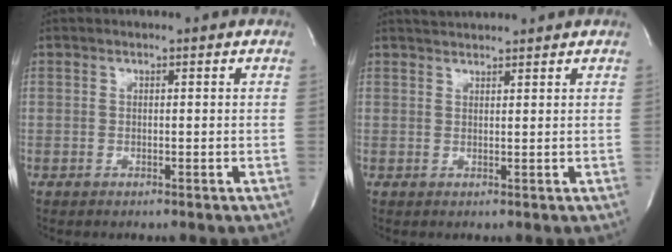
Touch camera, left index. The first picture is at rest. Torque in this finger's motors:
{"motor_torque": [0.14, -0.08, 0.02, 0.00]}